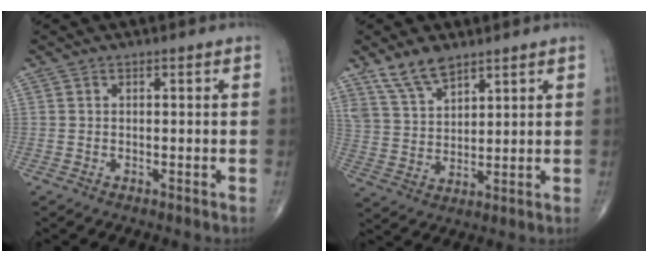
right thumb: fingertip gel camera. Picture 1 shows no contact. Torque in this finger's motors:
{"motor_torque": [-1.07, 1.18, 0.32, 0.73, 0.06]}